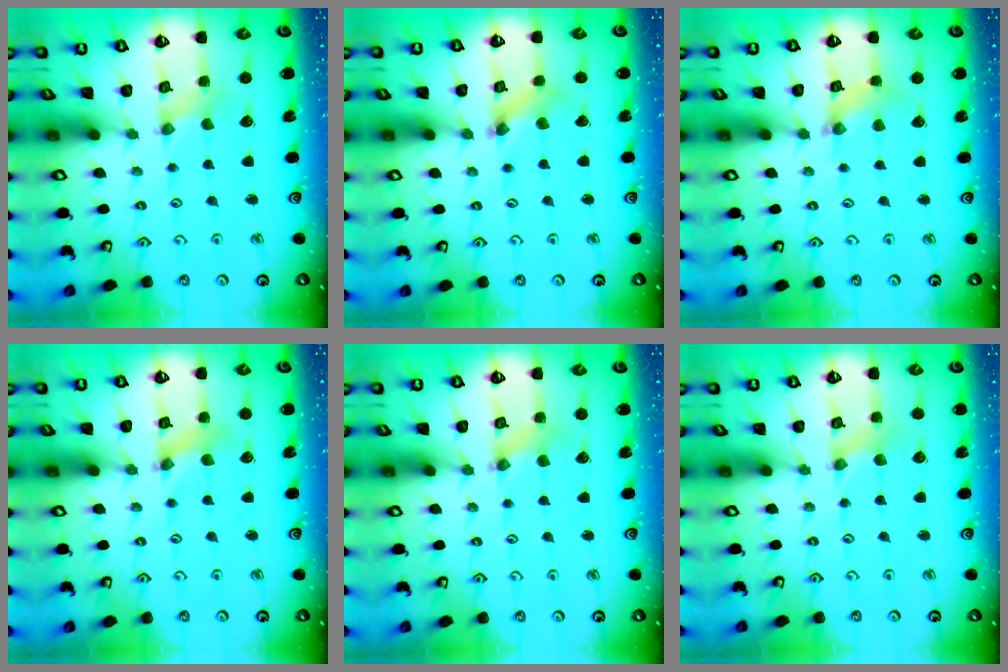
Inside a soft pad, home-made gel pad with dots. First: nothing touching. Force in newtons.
{"total": 2.0, "press": 2.0, "slide": 0.1}
{"total": 3.7, "press": 3.6, "slide": 0.5}
{"total": 2.1, "press": 2.1, "slide": 0.3}
{"total": 1.9, "press": 1.8, "slide": 0.3}
{"total": 0.6, "press": 0.5, "slide": 0.1}